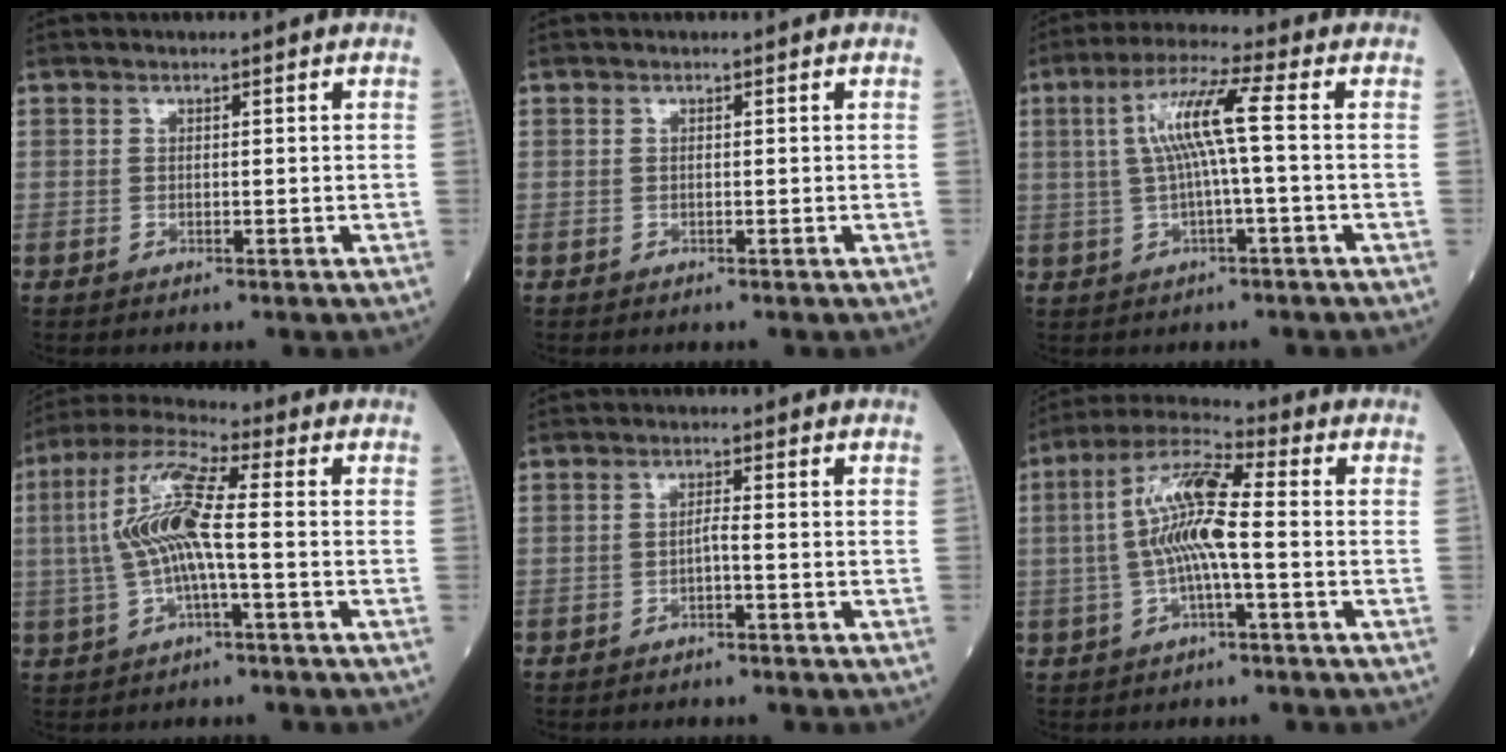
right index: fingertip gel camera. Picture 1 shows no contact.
{"total": 0.0}
{"total": 8.2, "force": [0.7, -0.1, 8.2], "torque": [-0.161, 0.018, 0.012]}
{"total": 10.6, "force": [-0.3, 1.6, 10.5], "torque": [-0.222, 0.022, -0.011]}
{"total": 1.3, "force": [-0.7, -0.1, 1.1], "torque": [-0.022, 0.000, -0.014]}
{"total": 10.2, "force": [-0.6, 1.5, 10.1], "torque": [-0.204, 0.022, -0.017]}